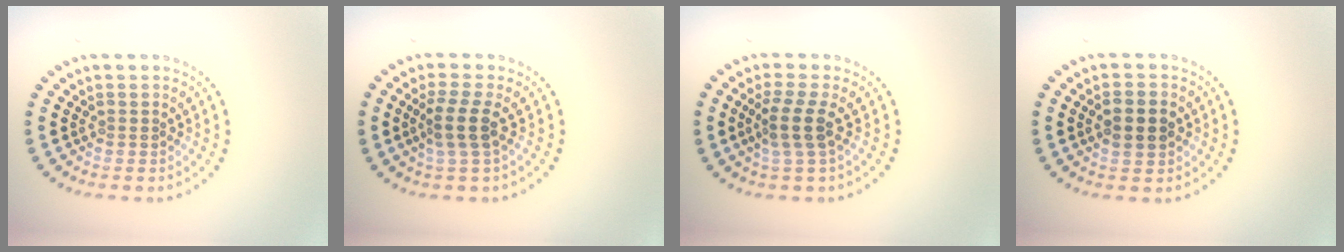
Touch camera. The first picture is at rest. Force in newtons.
{"total": 2.8, "press": 2.2, "slide": 1.6}
{"total": 2.6, "press": 2.0, "slide": 1.7}
{"total": 2.7, "press": 2.7, "slide": 0.2}